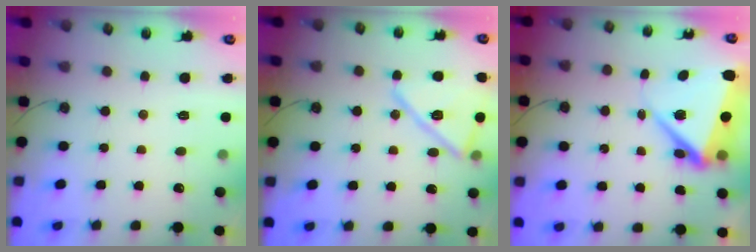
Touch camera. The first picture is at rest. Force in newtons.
{"total": 15.7, "press": 15.7, "slide": 0.4}
{"total": 10.1, "press": 10.0, "slide": 1.7}